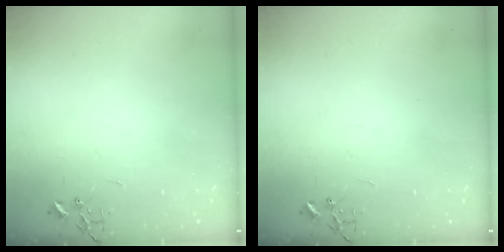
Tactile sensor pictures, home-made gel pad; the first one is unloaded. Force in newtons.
{"total": 0.0}